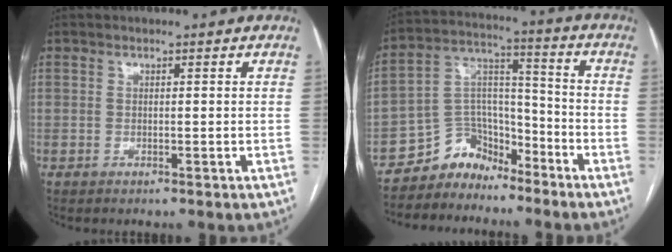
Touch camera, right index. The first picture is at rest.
{"total": 7.7, "force": [-6.6, 4.1, 0.2], "torque": [0.003, 0.054, -0.118]}